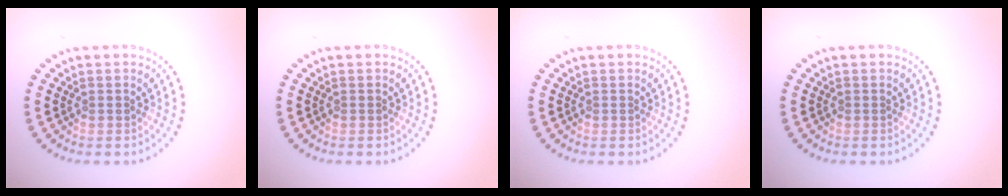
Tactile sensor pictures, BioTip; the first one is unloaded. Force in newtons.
{"total": 0.0}
{"total": 0.0}
{"total": 0.0}